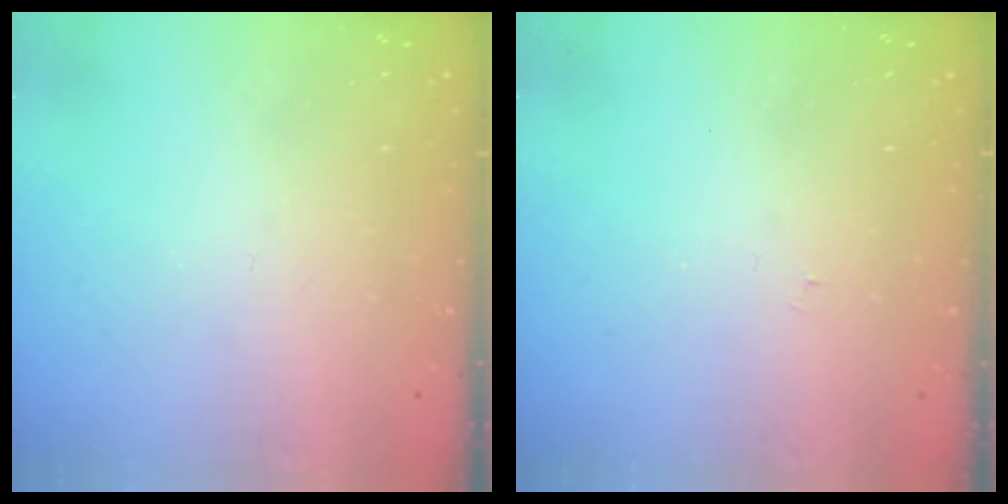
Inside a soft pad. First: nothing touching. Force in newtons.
{"total": 3.5, "press": 3.5, "slide": 0.3}